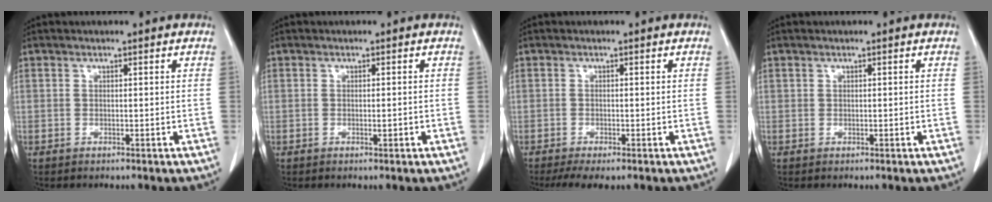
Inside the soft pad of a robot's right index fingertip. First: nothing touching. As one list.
[{"total": 0.8, "force": [-0.3, 0.1, 0.7], "torque": [-0.017, 0.000, -0.001]}, {"total": 3.1, "force": [-2.2, 0.9, 2.1], "torque": [-0.040, -0.010, -0.037]}, {"total": 0.0}]